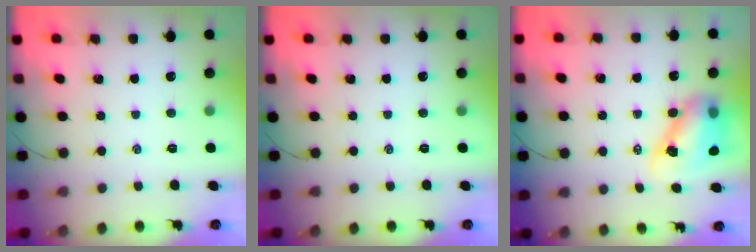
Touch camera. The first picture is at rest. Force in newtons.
{"total": 0.0}
{"total": 9.3, "press": 9.1, "slide": 2.3}